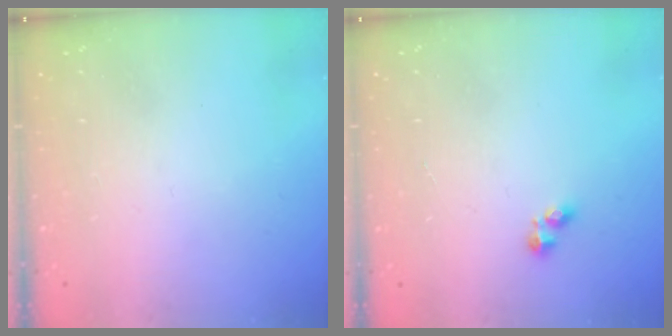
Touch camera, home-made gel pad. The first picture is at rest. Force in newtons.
{"total": 2.1, "press": 2.0, "slide": 0.4}